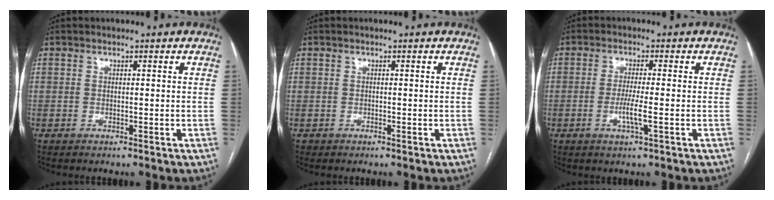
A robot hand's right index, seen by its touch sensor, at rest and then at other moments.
{"total": 0.0}
{"total": 3.7, "force": [-1.0, -0.3, 3.5], "torque": [-0.073, -0.008, -0.021]}